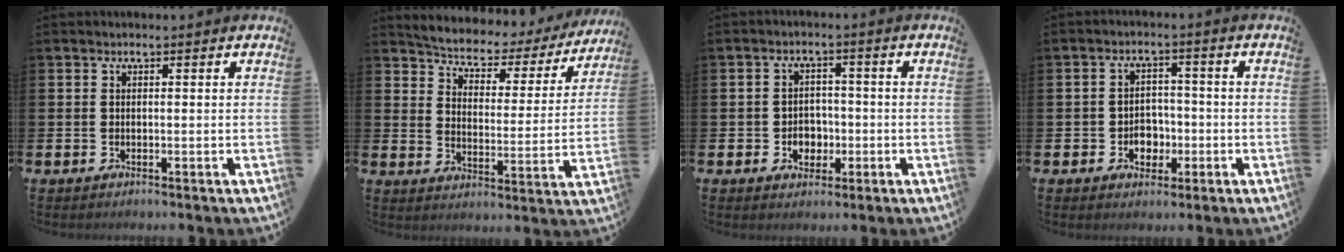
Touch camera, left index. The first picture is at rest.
{"total": 4.7, "force": [4.4, 1.6, 0.6], "torque": [-0.042, -0.038, 0.068]}
{"total": 3.2, "force": [-0.9, 2.8, 1.3], "torque": [-0.020, -0.001, -0.025]}
{"total": 3.5, "force": [-1.2, 2.9, 1.5], "torque": [-0.024, -0.001, -0.031]}